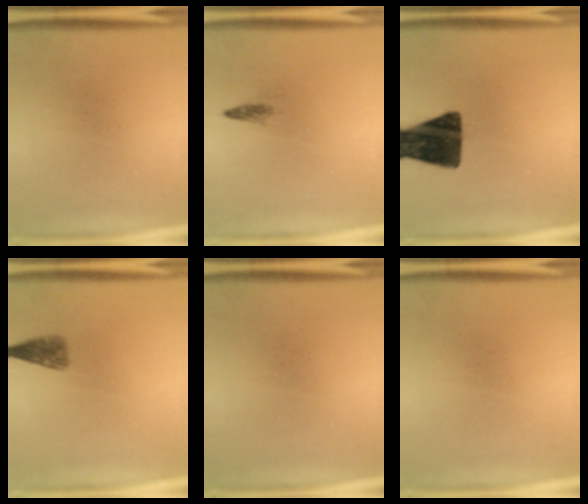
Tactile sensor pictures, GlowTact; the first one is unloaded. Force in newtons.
{"total": 1.0}
{"total": 14.3}
{"total": 2.5}
{"total": 0.0}
{"total": 0.0}